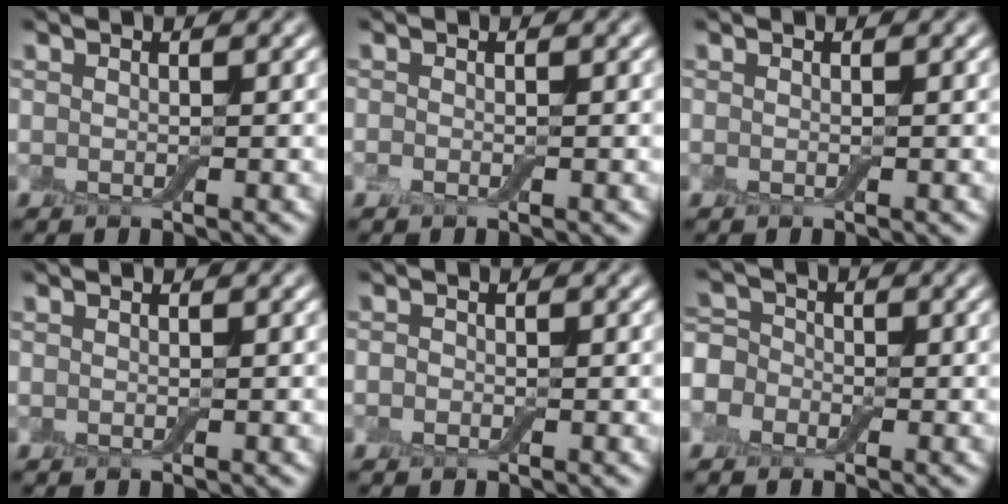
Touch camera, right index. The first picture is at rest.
{"total": 0.5, "force": [-0.4, 0.2, 0.3], "torque": [-0.009, -0.002, -0.008]}
{"total": 0.0}
{"total": 0.0}
{"total": 0.6, "force": [-0.3, 0.5, 0.1], "torque": [-0.001, -0.001, -0.007]}
{"total": 4.9, "force": [-2.2, 4.1, 1.6], "torque": [-0.019, 0.014, -0.064]}